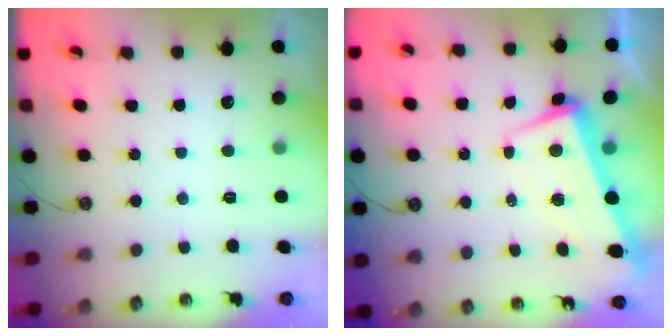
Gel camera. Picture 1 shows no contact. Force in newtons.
{"total": 2.1, "press": 0.6, "slide": 2.0}